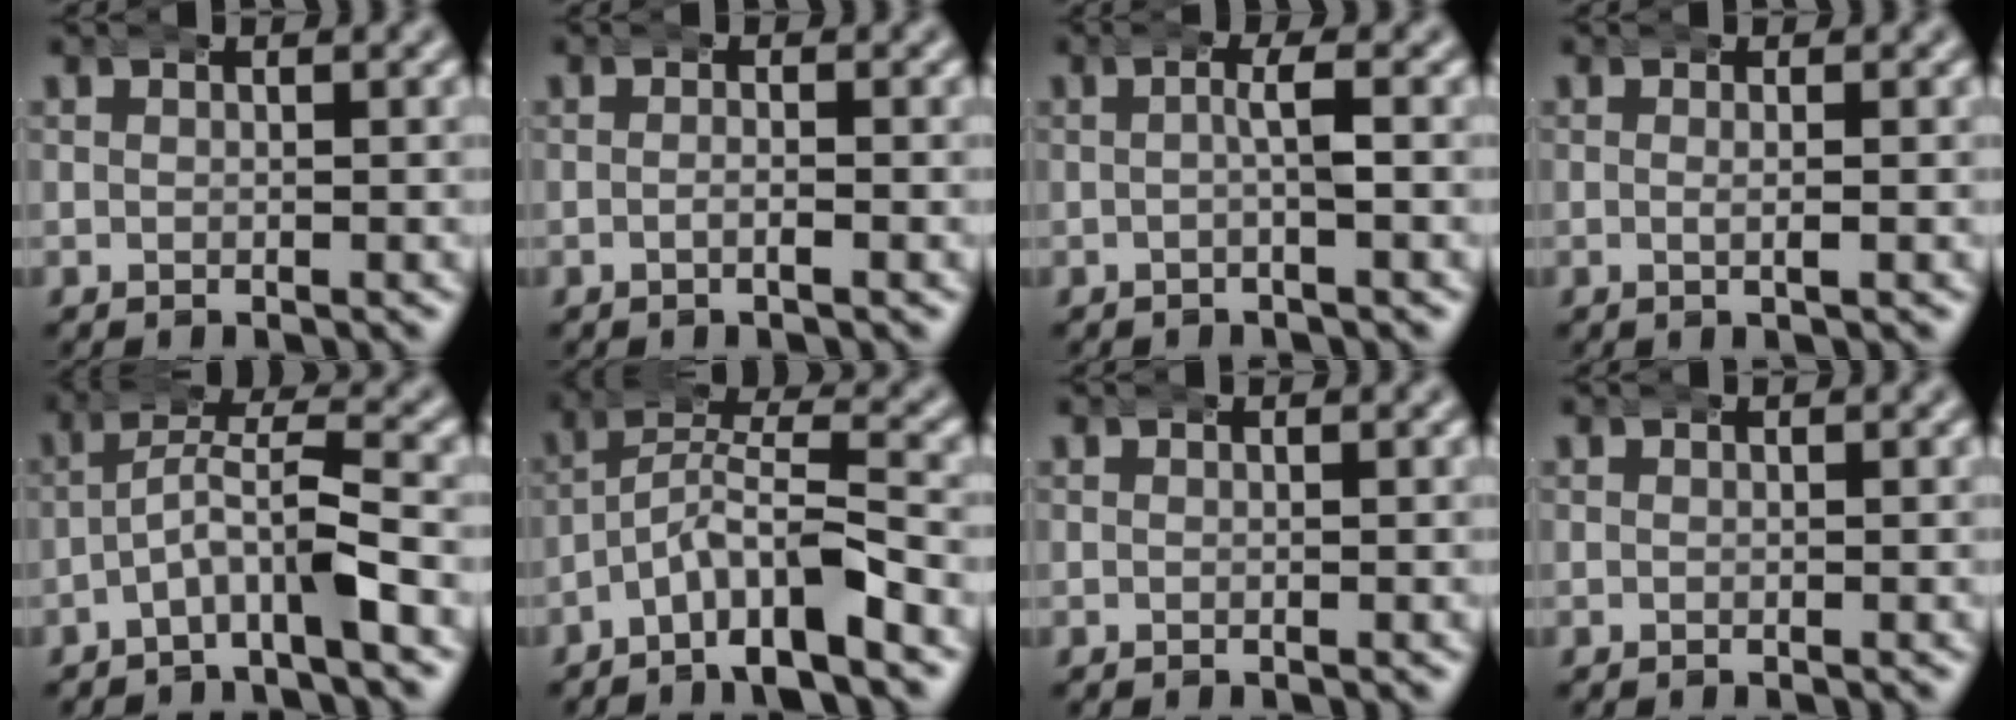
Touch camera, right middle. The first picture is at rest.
{"total": 1.2, "force": [-0.5, 0.3, 1.0], "torque": [-0.016, 0.004, -0.017]}
{"total": 1.8, "force": [-0.1, 0.0, 1.8], "torque": [-0.025, 0.009, -0.009]}
{"total": 1.5, "force": [0.1, 0.4, 1.5], "torque": [-0.020, 0.008, -0.007]}
{"total": 3.6, "force": [-1.2, 1.2, 3.1], "torque": [-0.039, 0.013, -0.032]}
{"total": 5.1, "force": [-1.7, 2.7, 4.0], "torque": [-0.059, 0.007, -0.044]}
{"total": 0.0}
{"total": 0.0}